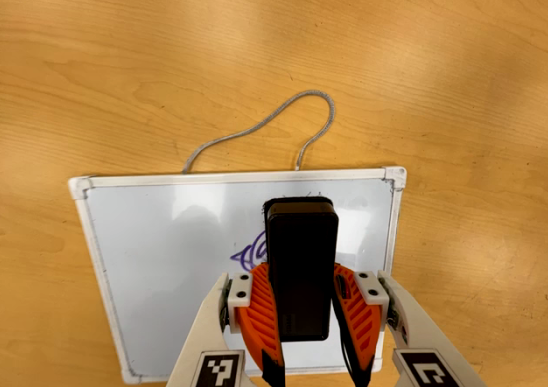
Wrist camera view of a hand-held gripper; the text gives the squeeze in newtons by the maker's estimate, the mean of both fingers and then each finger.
{"total": 10.0, "left": 8.4, "right": 11.6}